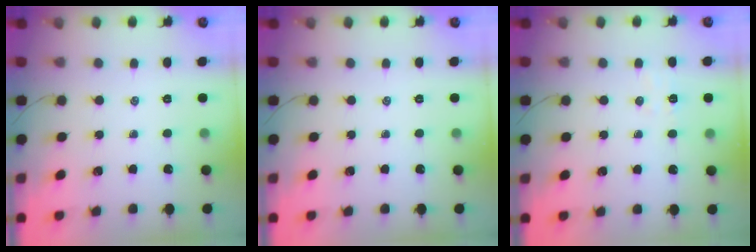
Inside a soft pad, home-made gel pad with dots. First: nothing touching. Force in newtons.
{"total": 0.0}
{"total": 3.7, "press": 3.6, "slide": 0.9}